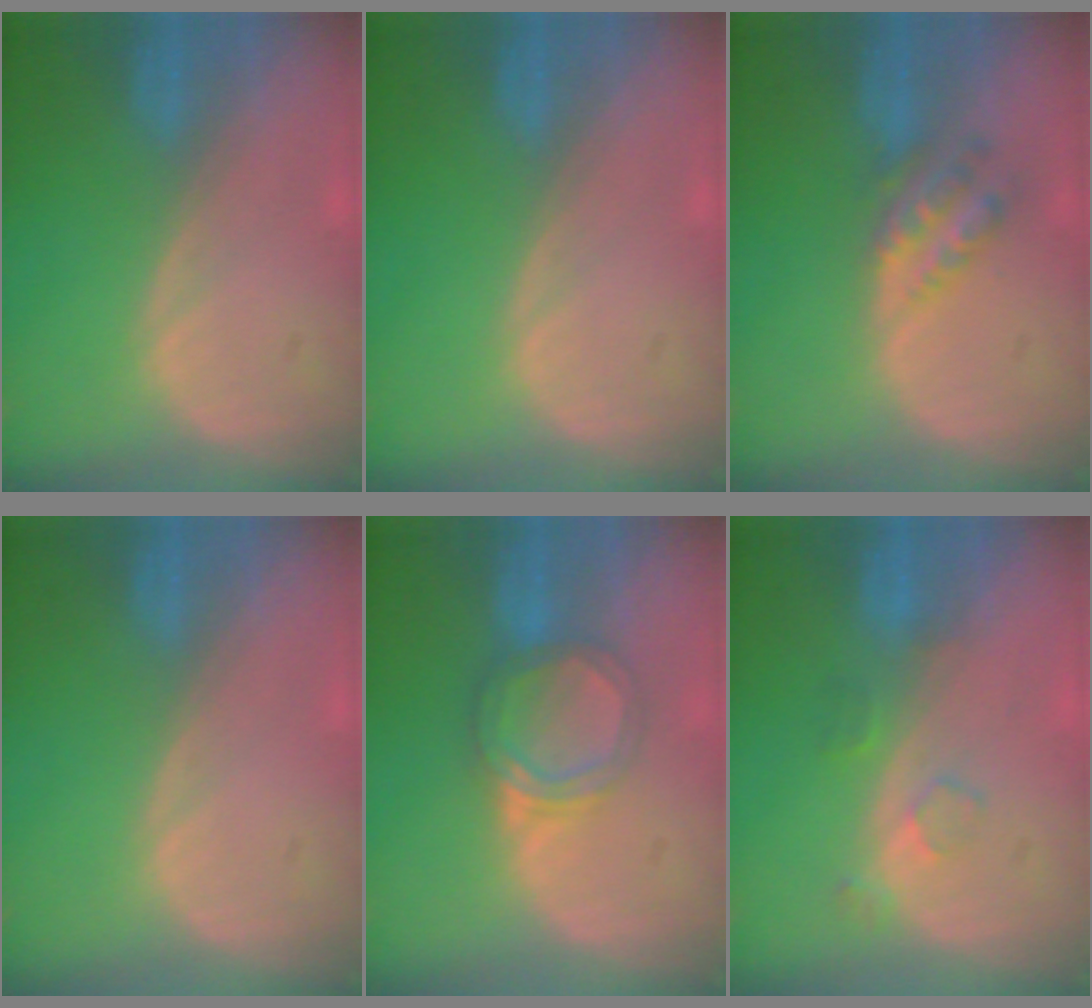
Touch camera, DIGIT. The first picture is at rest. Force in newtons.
{"total": 0.0}
{"total": 4.5, "press": 4.0, "slide": 2.0}
{"total": 0.0}
{"total": 5.3, "press": 4.8, "slide": 2.2}
{"total": 2.5, "press": 2.5, "slide": 0.3}